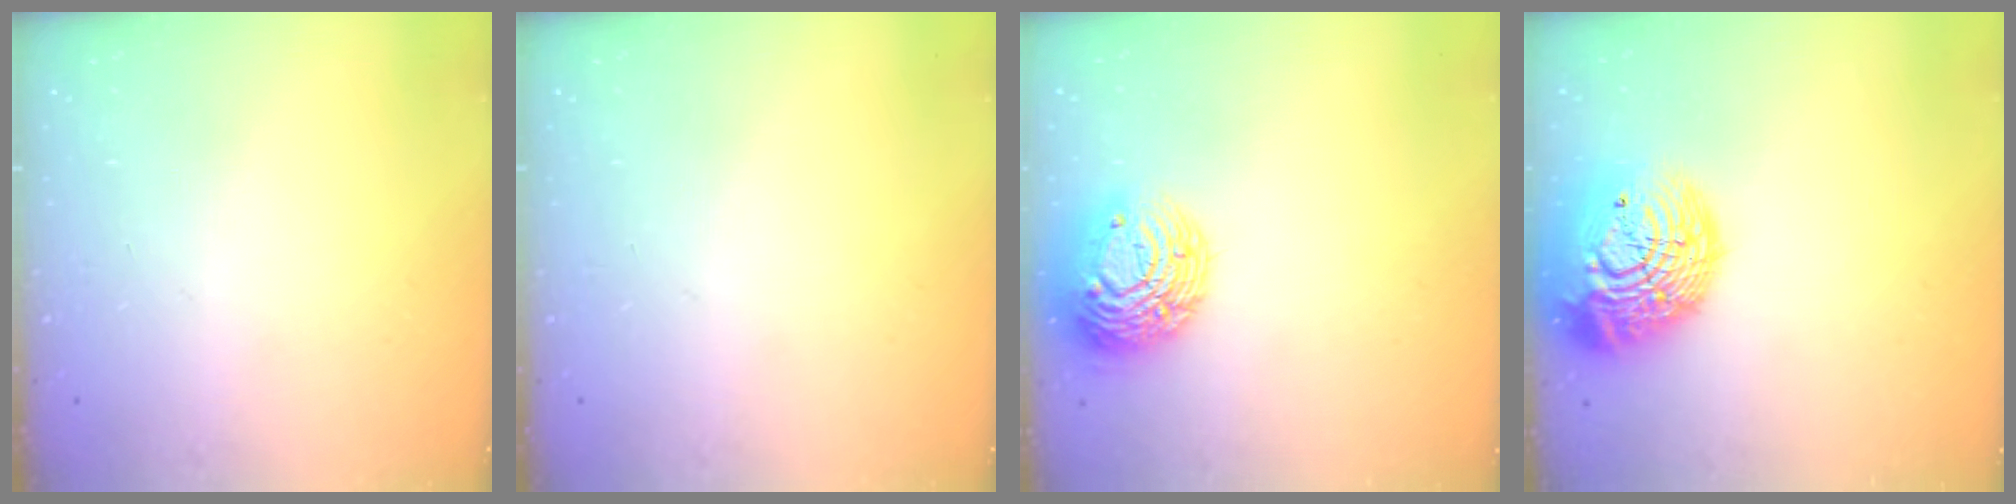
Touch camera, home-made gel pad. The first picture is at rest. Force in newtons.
{"total": 0.0}
{"total": 13.6, "press": 13.6, "slide": 0.9}
{"total": 22.1, "press": 22.0, "slide": 2.0}